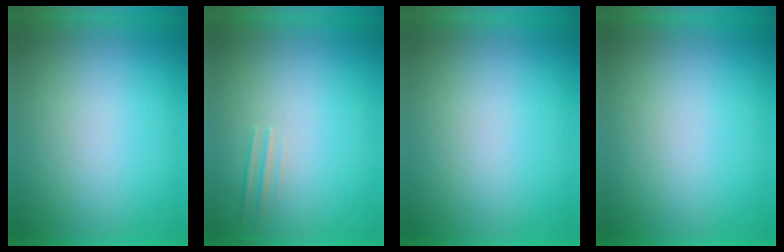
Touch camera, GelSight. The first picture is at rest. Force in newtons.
{"total": 1.7}
{"total": 0.0}
{"total": 0.0}